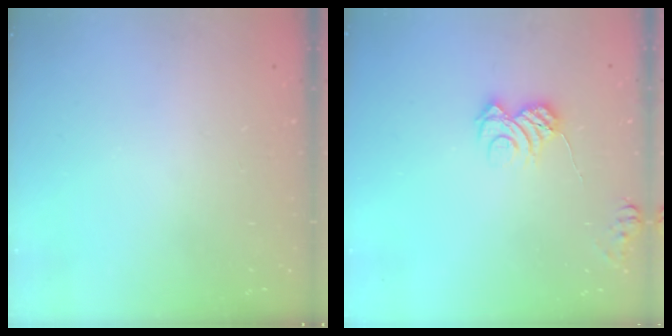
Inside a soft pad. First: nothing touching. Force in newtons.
{"total": 7.7, "press": 7.7, "slide": 0.9}